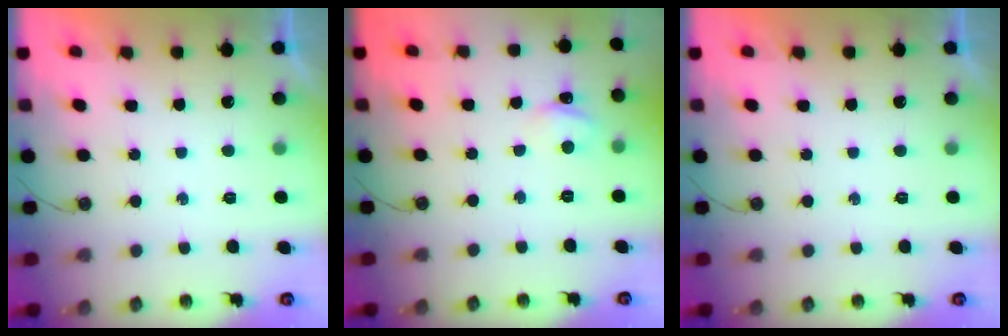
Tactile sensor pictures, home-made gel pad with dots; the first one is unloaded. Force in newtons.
{"total": 2.5, "press": 2.5, "slide": 0.4}
{"total": 0.0}